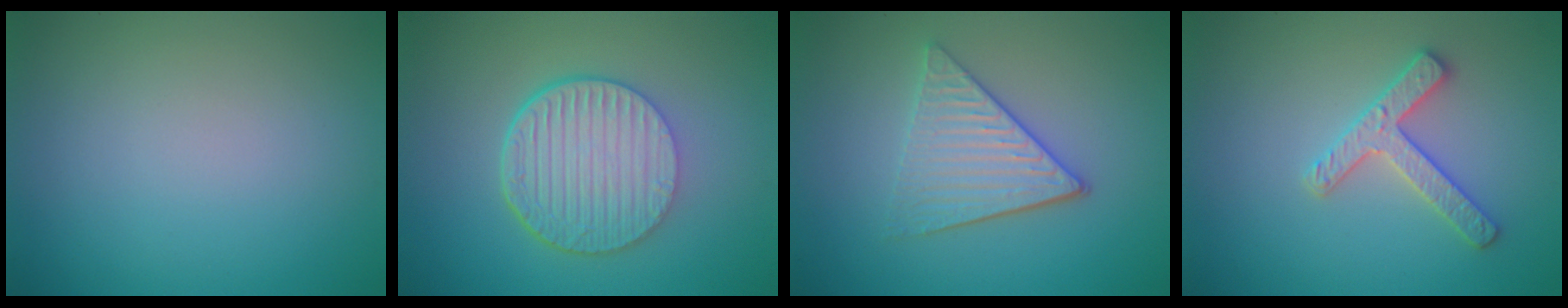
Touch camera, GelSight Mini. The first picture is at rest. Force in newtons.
{"total": 7.0, "press": 4.7, "slide": 5.2}
{"total": 4.0, "press": 3.4, "slide": 2.0}
{"total": 2.7, "press": 2.7, "slide": 0.3}